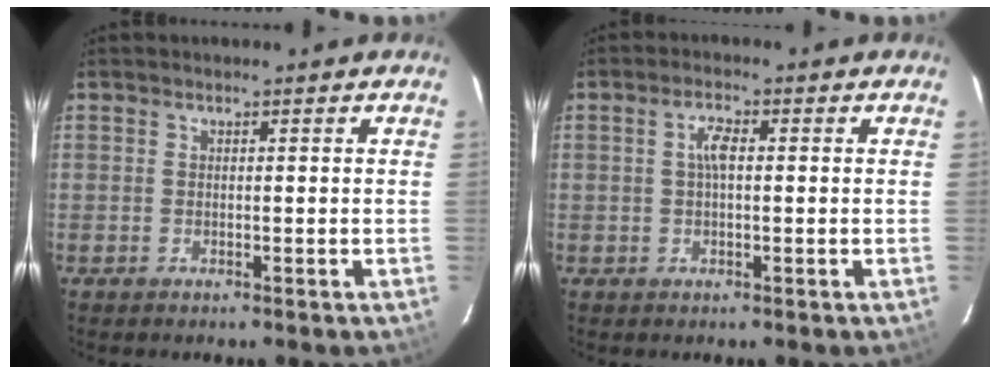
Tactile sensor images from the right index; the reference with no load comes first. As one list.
[{"total": 2.9, "force": [0.3, 1.1, 2.6], "torque": [-0.053, 0.009, 0.004]}]